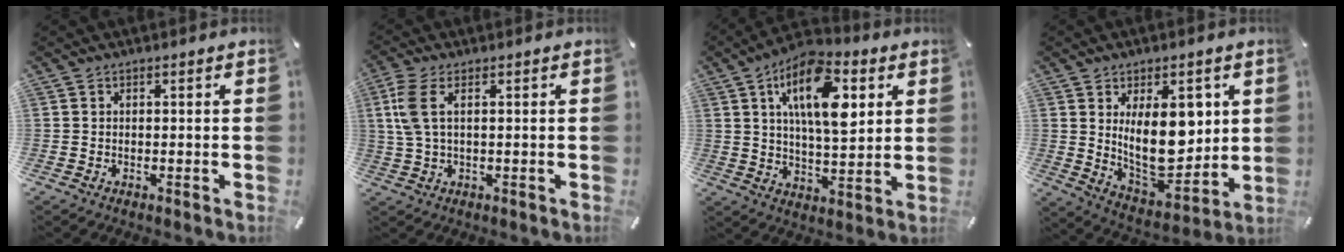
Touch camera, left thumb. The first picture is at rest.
{"total": 5.6, "force": [1.2, 2.0, 5.1], "torque": [-0.121, -0.004, 0.017]}
{"total": 16.1, "force": [6.6, 7.7, 12.5], "torque": [-0.206, -0.010, 0.109]}
{"total": 16.1, "force": [4.2, 8.7, 12.9], "torque": [-0.200, -0.038, 0.070]}